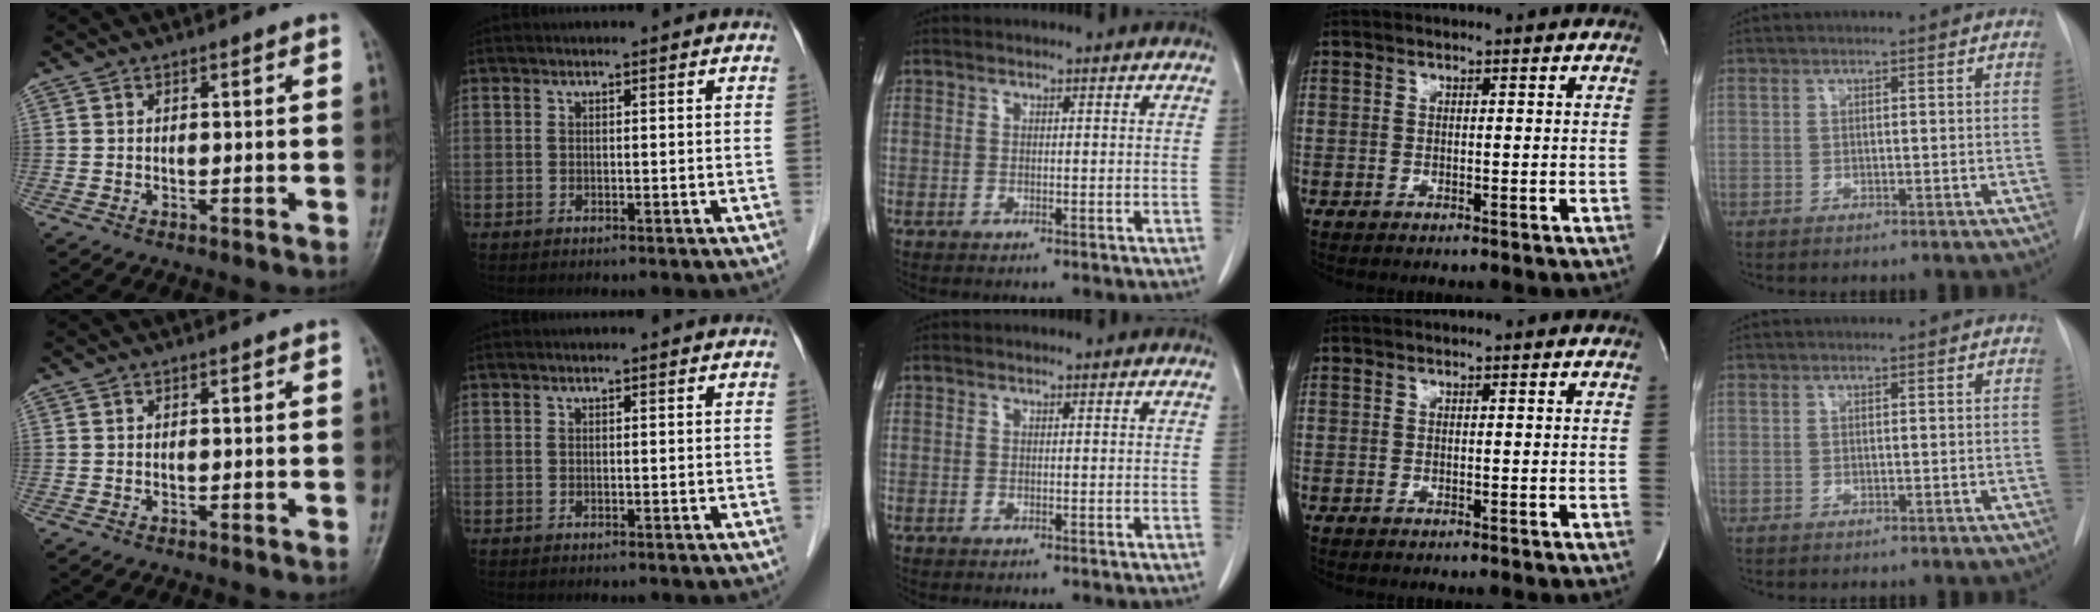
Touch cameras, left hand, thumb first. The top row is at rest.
{}